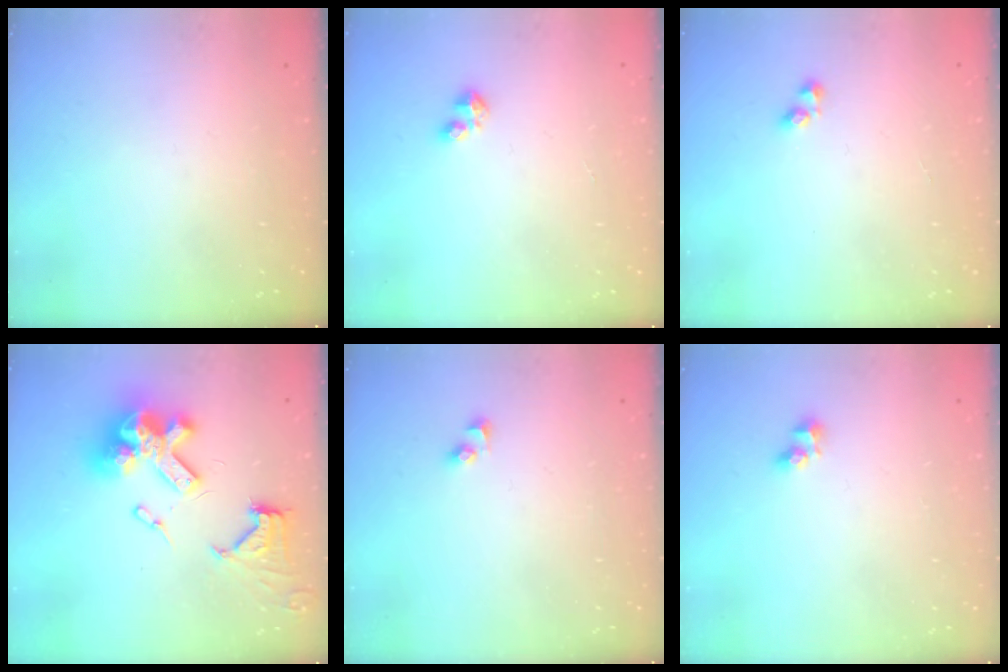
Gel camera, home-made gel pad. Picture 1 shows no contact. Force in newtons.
{"total": 2.9, "press": 2.9, "slide": 0.5}
{"total": 2.9, "press": 2.6, "slide": 1.3}
{"total": 20.4, "press": 20.3, "slide": 2.1}
{"total": 2.3, "press": 2.3, "slide": 0.2}
{"total": 2.7, "press": 2.5, "slide": 1.0}